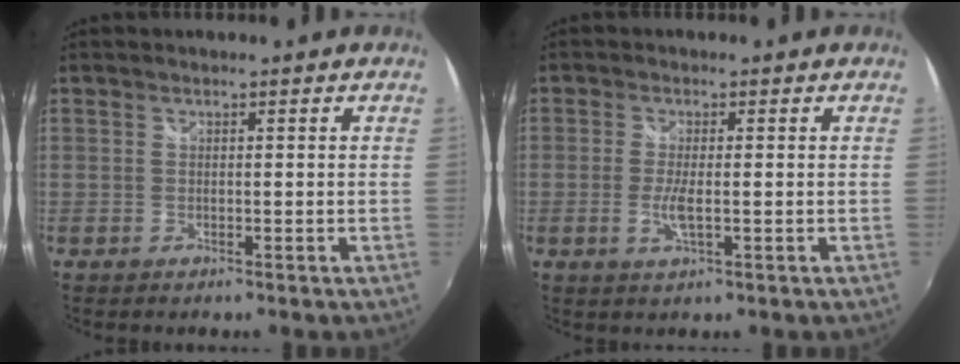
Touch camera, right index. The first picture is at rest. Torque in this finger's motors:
{"motor_torque": [0.10, -0.02, 0.12, 0.04]}